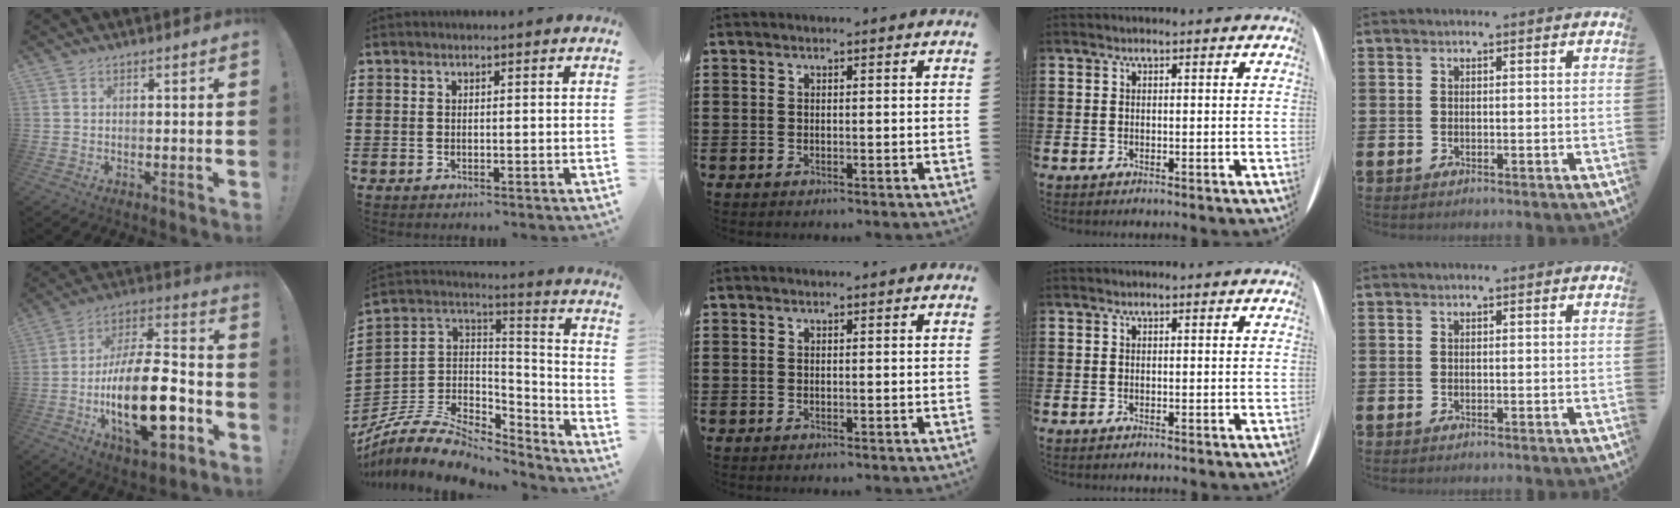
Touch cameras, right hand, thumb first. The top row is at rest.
{"thumb": {"total": 25.5, "force": [-8.1, 10.4, 21.8], "torque": [-0.399, 0.042, -0.129]}, "index": {"total": 9.2, "force": [-7.0, 4.3, 4.2], "torque": [-0.096, 0.013, -0.134]}}